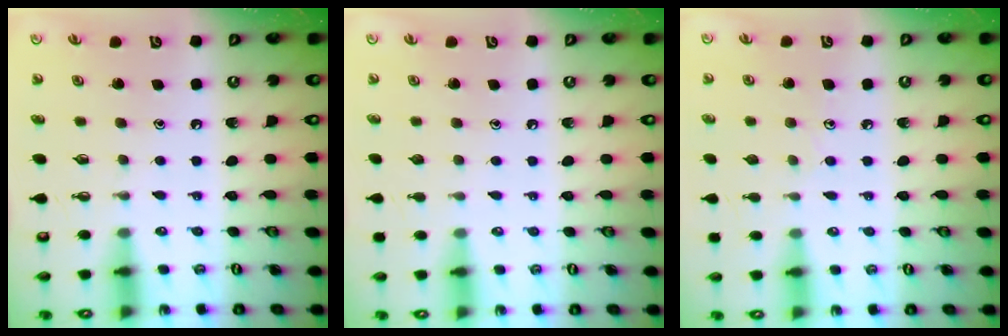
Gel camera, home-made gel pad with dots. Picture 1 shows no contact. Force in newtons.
{"total": 0.0}
{"total": 4.2, "press": 4.2, "slide": 0.4}